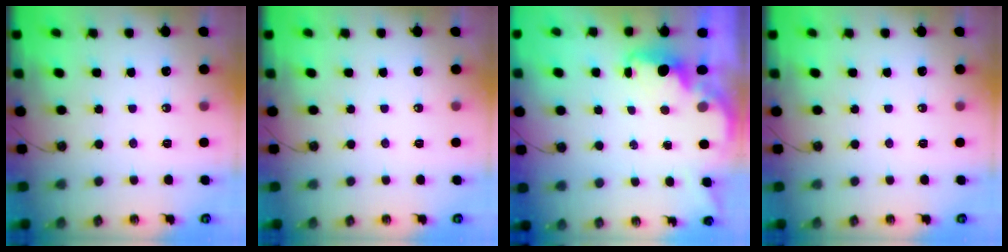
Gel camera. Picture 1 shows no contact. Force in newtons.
{"total": 0.0}
{"total": 1.8, "press": 1.7, "slide": 0.7}
{"total": 0.0}